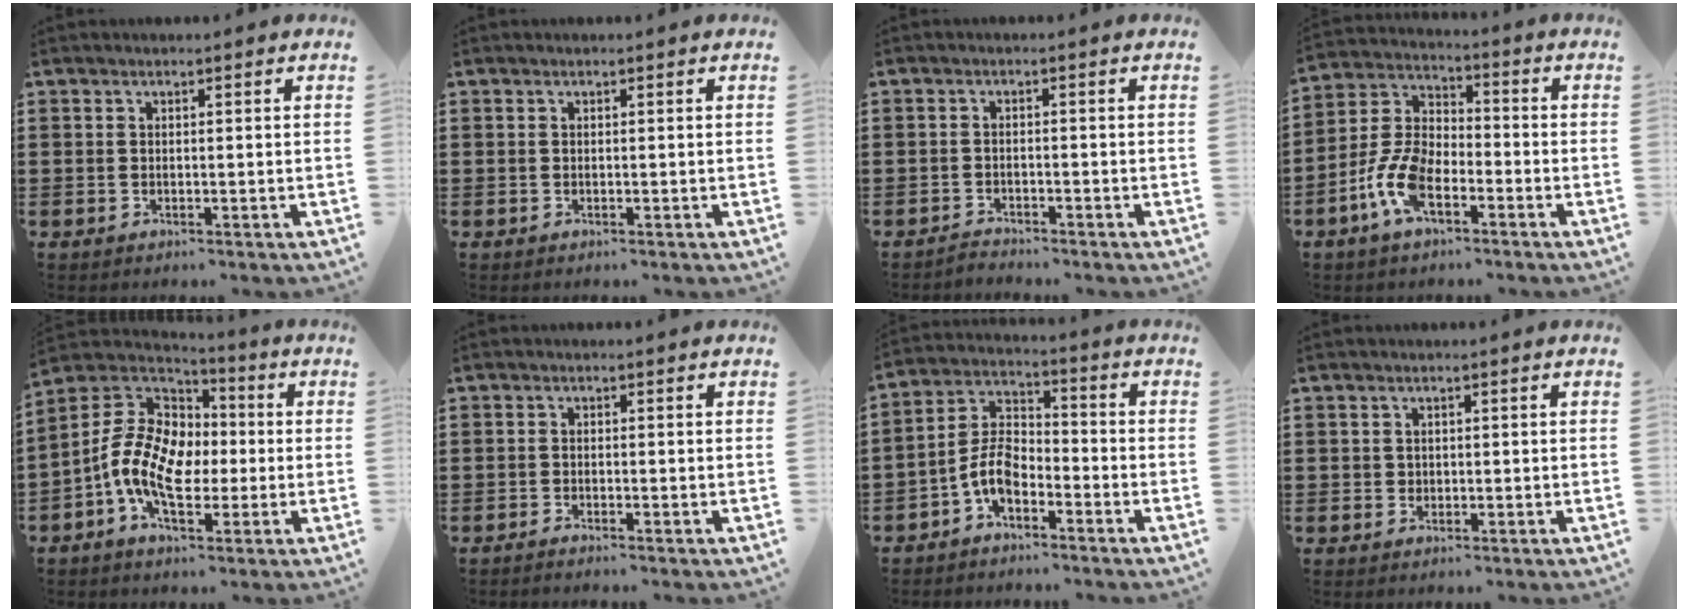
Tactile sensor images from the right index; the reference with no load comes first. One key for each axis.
{"total": 0.0}
{"total": 1.4, "fx": -1.4, "fy": 0.2, "fz": 0.0, "tx": -0.005, "ty": 0.003, "tz": -0.031}
{"total": 8.9, "fx": -4.1, "fy": 4.6, "fz": 6.5, "tx": -0.172, "ty": -0.001, "tz": -0.086}
{"total": 12.7, "fx": -2.0, "fy": 8.4, "fz": 9.3, "tx": -0.223, "ty": 0.009, "tz": -0.041}
{"total": 0.8, "fx": -0.8, "fy": 0.0, "fz": 0.2, "tx": -0.005, "ty": -0.002, "tz": -0.016}
{"total": 6.8, "fx": -3.6, "fy": 3.6, "fz": 4.6, "tx": -0.117, "ty": 0.005, "tz": -0.077}
{"total": 0.7, "fx": 0.2, "fy": 0.7, "fz": 0.1, "tx": -0.004, "ty": 0.004, "tz": 0.004}